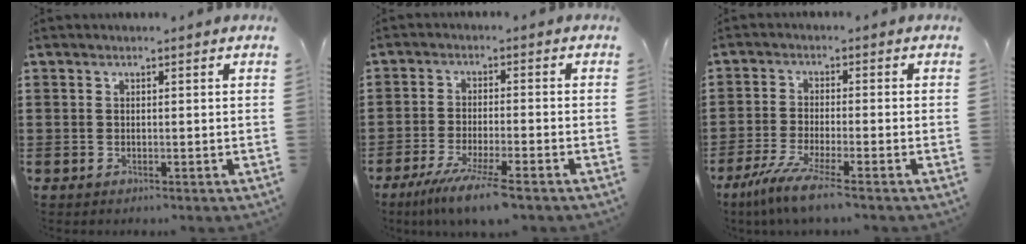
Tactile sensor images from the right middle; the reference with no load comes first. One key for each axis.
{"total": 6.5, "fx": -5.0, "fy": 0.1, "fz": 4.2, "tx": -0.084, "ty": -0.019, "tz": -0.091}
{"total": 6.1, "fx": -4.5, "fy": 0.2, "fz": 4.0, "tx": -0.099, "ty": -0.024, "tz": -0.091}